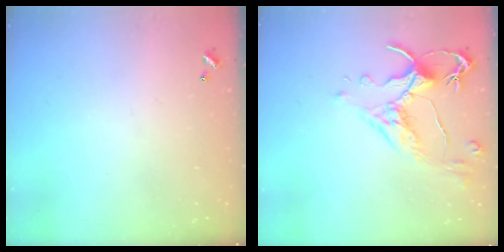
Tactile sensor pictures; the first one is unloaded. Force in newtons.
{"total": 2.6, "press": 2.2, "slide": 1.3}